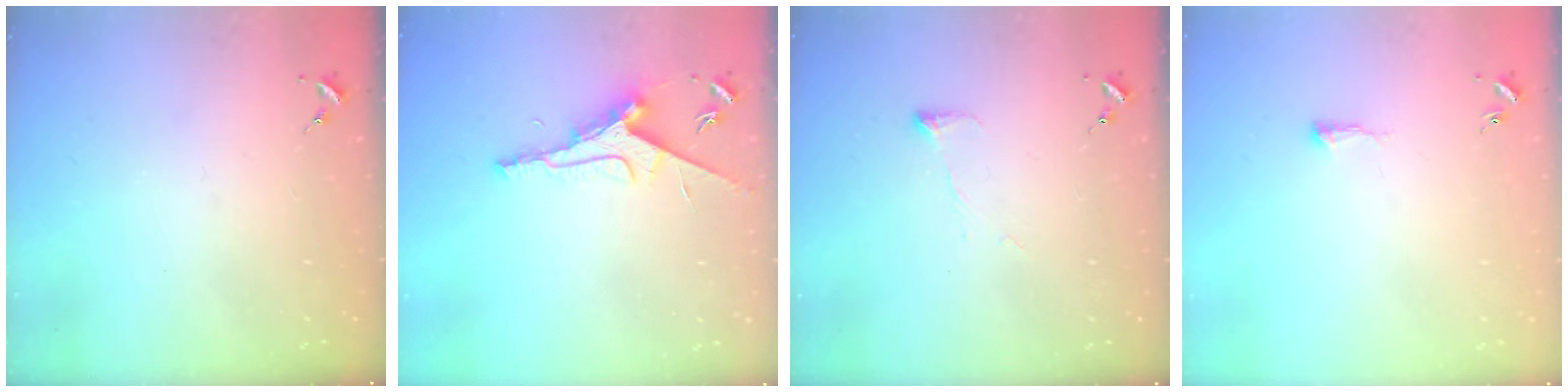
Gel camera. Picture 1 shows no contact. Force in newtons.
{"total": 9.7, "press": 9.6, "slide": 1.1}
{"total": 4.7, "press": 4.7, "slide": 0.8}
{"total": 5.1, "press": 5.0, "slide": 0.5}